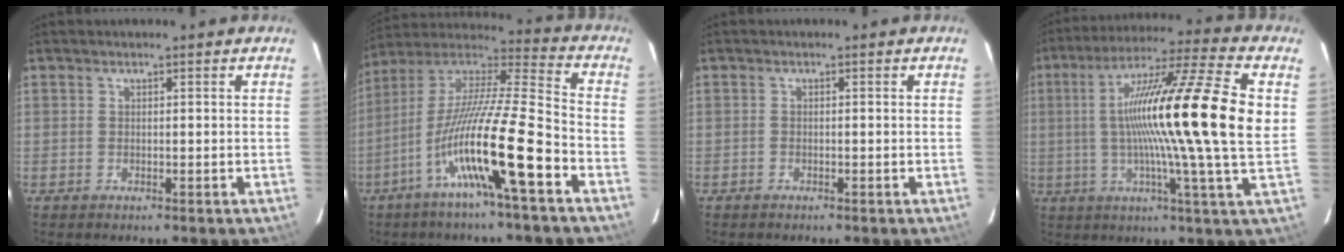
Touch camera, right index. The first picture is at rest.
{"total": 19.0, "force": [-8.1, 0.8, 17.1], "torque": [-0.338, -0.014, -0.152]}
{"total": 0.8, "force": [-0.5, 0.5, 0.3], "torque": [-0.010, 0.001, -0.010]}
{"total": 23.1, "force": [2.1, -0.6, 23.0], "torque": [-0.384, 0.004, 0.010]}